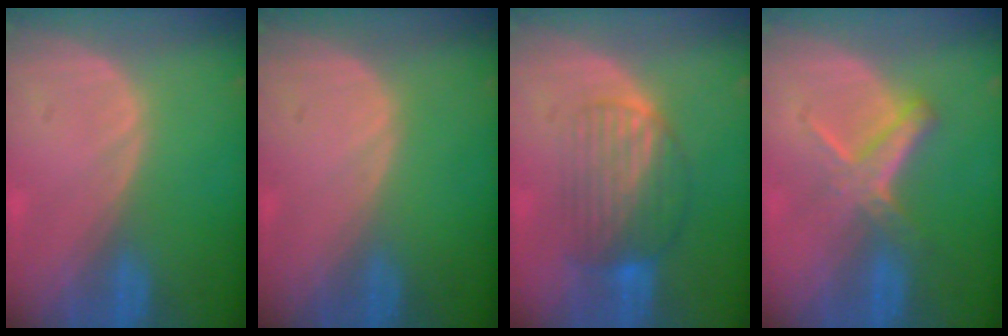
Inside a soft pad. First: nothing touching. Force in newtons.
{"total": 0.0}
{"total": 7.1, "press": 6.6, "slide": 2.7}
{"total": 5.8, "press": 5.1, "slide": 2.6}